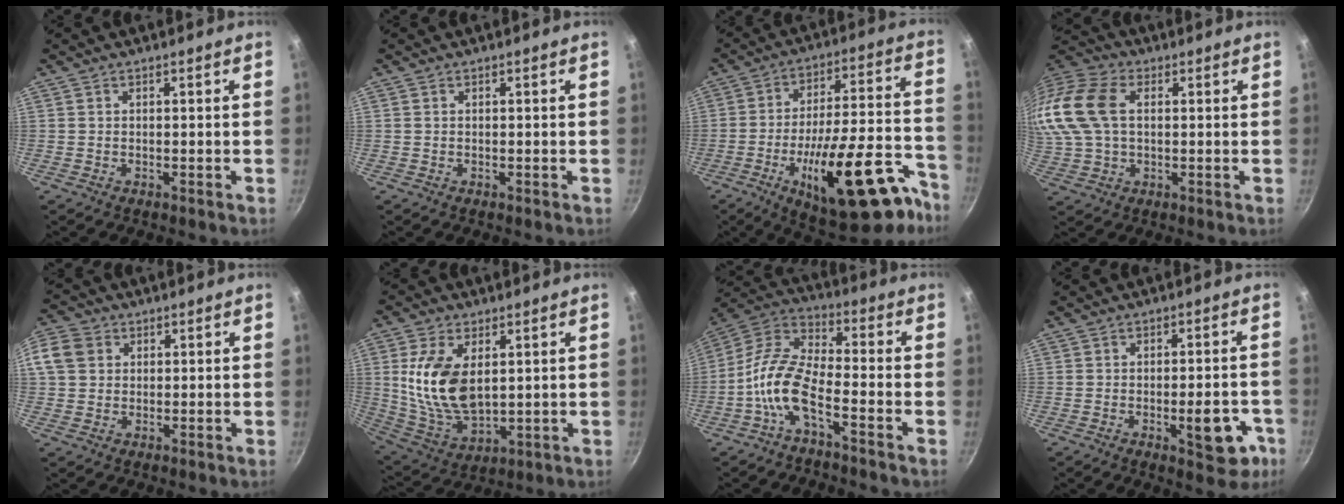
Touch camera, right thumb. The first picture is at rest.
{"total": 0.0}
{"total": 26.3, "force": [-13.3, 9.8, 20.4], "torque": [-0.260, 0.069, -0.195]}
{"total": 18.5, "force": [3.3, 12.5, 13.2], "torque": [-0.302, 0.029, 0.054]}
{"total": 9.2, "force": [2.3, 7.6, 4.5], "torque": [-0.087, 0.010, 0.031]}
{"total": 14.8, "force": [3.0, 8.4, 11.8], "torque": [-0.221, -0.027, 0.070]}
{"total": 10.6, "force": [-4.7, 4.0, 8.6], "torque": [-0.179, 0.049, -0.105]}
{"total": 8.9, "force": [-3.1, 3.8, 7.5], "torque": [-0.067, 0.019, -0.032]}